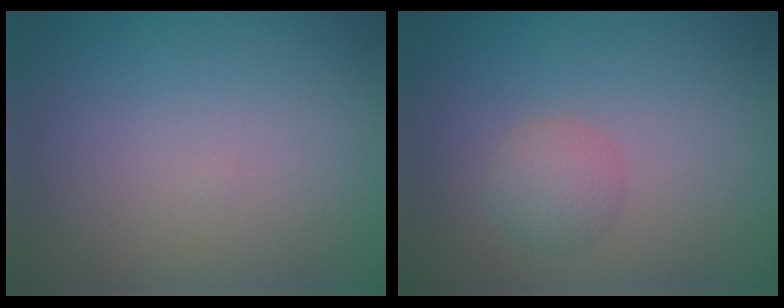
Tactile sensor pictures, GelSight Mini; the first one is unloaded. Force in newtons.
{"total": 2.0, "press": 2.0, "slide": 0.0}